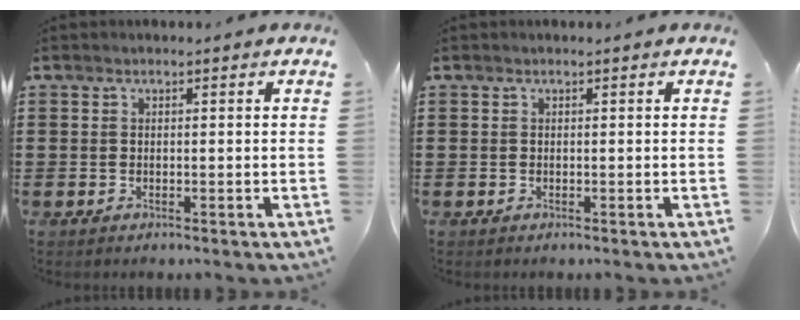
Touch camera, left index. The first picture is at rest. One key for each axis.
{"total": 0.0}